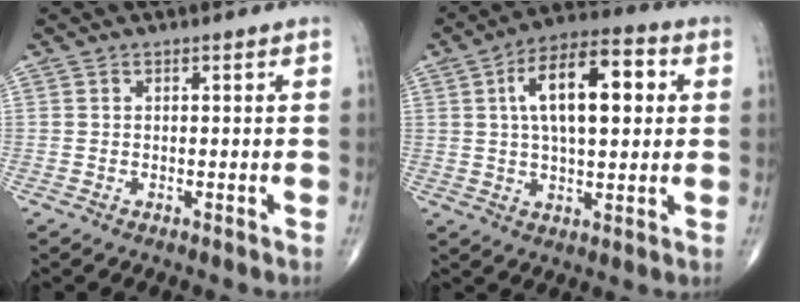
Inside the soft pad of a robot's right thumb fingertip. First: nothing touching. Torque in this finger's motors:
{"motor_torque": [0.74, 4.27, 1.04, 0.33, 0.10]}